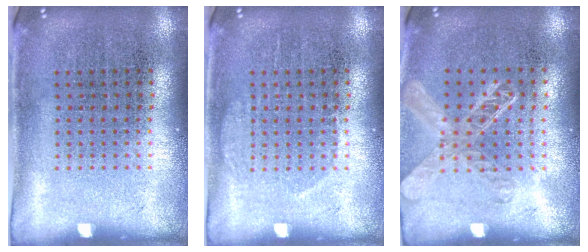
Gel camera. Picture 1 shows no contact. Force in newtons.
{"total": 1.1, "press": 1.1, "slide": 0.3}
{"total": 1.3, "press": 1.2, "slide": 0.5}